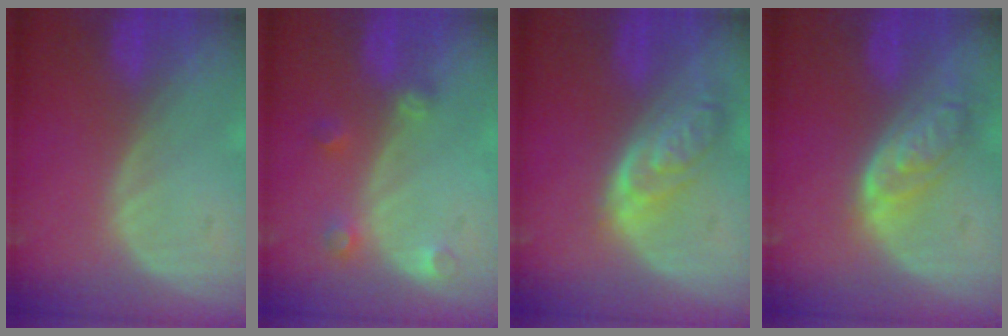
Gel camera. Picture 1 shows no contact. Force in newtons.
{"total": 2.6, "press": 2.6, "slide": 0.2}
{"total": 6.3, "press": 5.7, "slide": 2.8}
{"total": 6.3, "press": 5.7, "slide": 2.8}